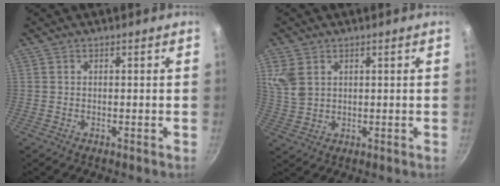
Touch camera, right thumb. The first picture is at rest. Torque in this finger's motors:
{"motor_torque": [0.97, 1.48, 0.92, 0.31, 0.05]}